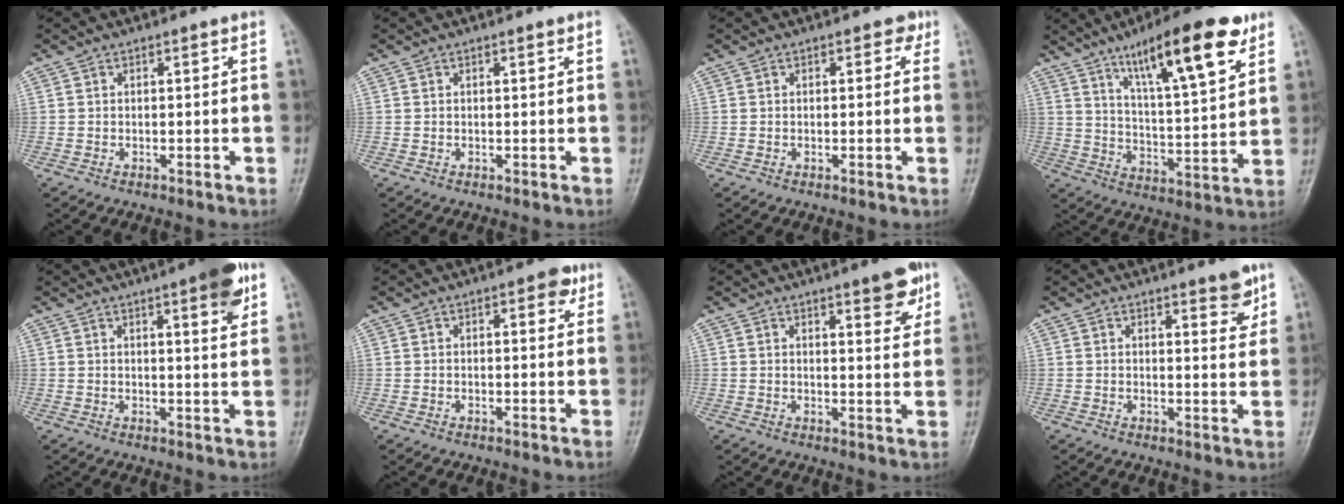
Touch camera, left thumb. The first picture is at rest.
{"total": 0.5, "force": [0.4, 0.1, 0.4], "torque": [-0.006, -0.001, 0.004]}
{"total": 1.9, "force": [0.9, 1.3, 1.1], "torque": [0.002, 0.001, 0.005]}
{"total": 18.9, "force": [10.8, 4.4, 14.9], "torque": [-0.212, -0.044, 0.177]}
{"total": 9.9, "force": [5.4, 2.0, 8.1], "torque": [-0.094, -0.022, 0.067]}
{"total": 3.5, "force": [1.9, 1.6, 2.5], "torque": [-0.019, -0.004, 0.018]}
{"total": 7.4, "force": [4.3, 2.0, 5.7], "torque": [-0.060, -0.023, 0.054]}
{"total": 5.5, "force": [3.5, 1.6, 3.9], "torque": [-0.036, -0.022, 0.043]}